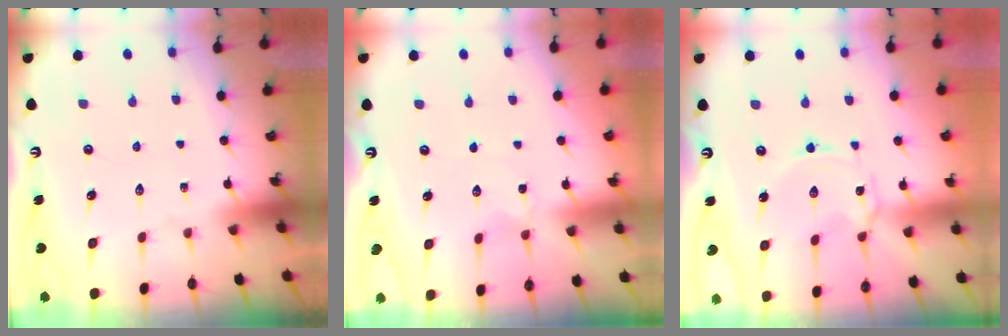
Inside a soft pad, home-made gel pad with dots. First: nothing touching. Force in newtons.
{"total": 2.5, "press": 2.5, "slide": 0.3}
{"total": 2.4, "press": 2.4, "slide": 0.3}